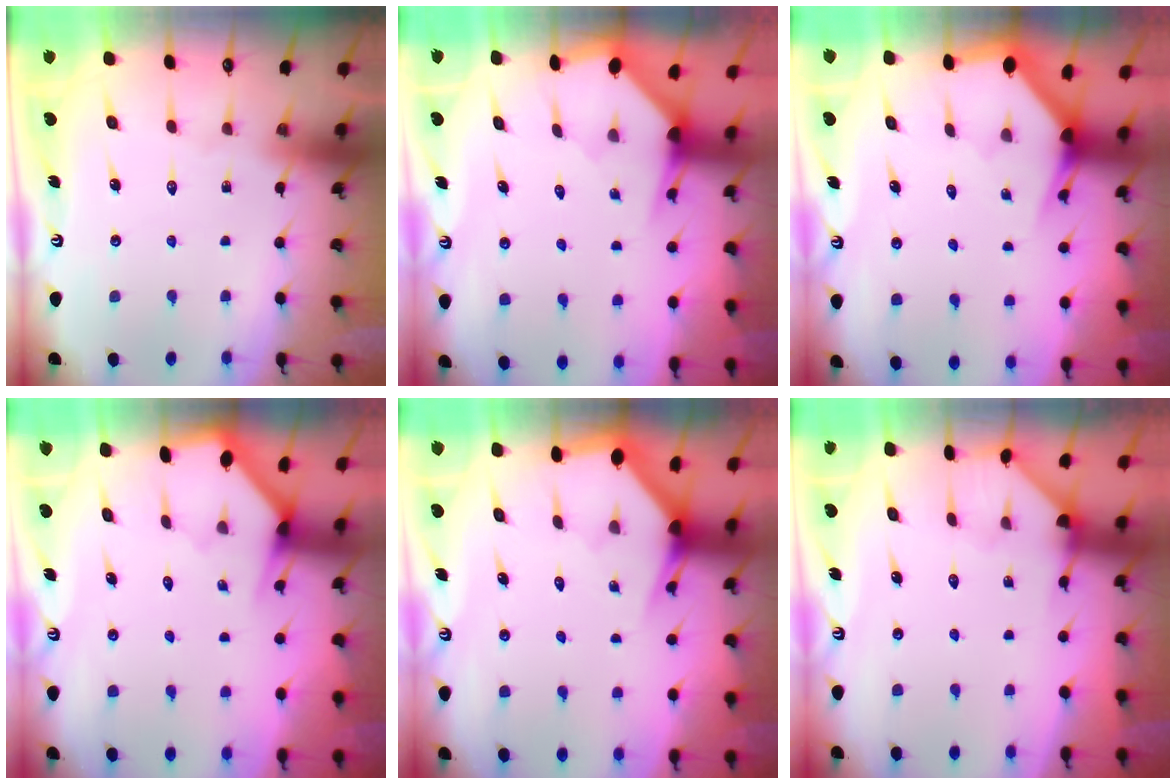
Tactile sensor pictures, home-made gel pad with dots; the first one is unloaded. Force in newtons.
{"total": 2.8, "press": 2.8, "slide": 0.2}
{"total": 2.9, "press": 2.9, "slide": 0.1}
{"total": 2.9, "press": 2.9, "slide": 0.2}
{"total": 2.9, "press": 2.9, "slide": 0.1}
{"total": 2.5, "press": 2.5, "slide": 0.2}